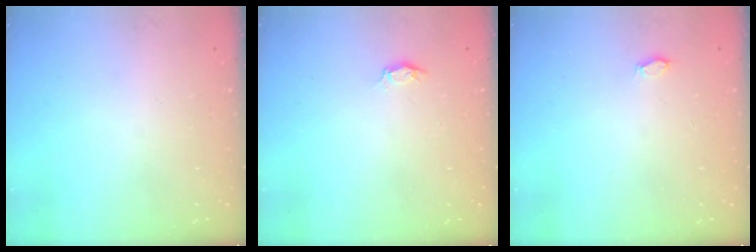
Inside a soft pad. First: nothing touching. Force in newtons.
{"total": 2.8, "press": 2.8, "slide": 0.3}
{"total": 2.9, "press": 2.7, "slide": 1.2}